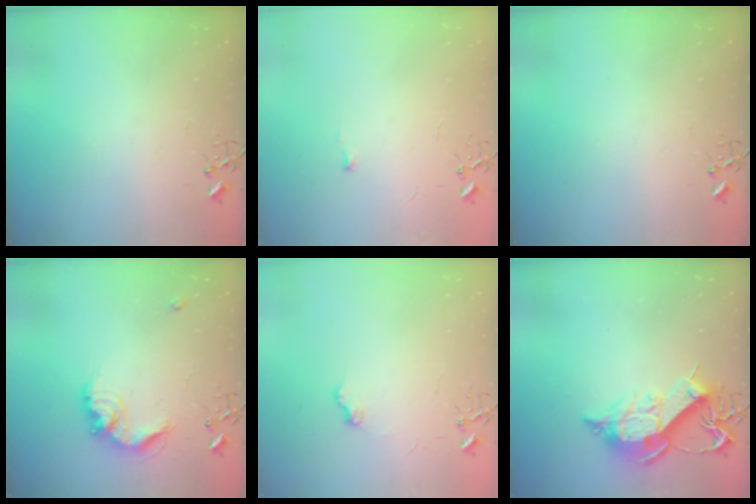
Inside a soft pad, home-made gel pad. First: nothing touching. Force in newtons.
{"total": 3.4, "press": 3.4, "slide": 0.5}
{"total": 0.0}
{"total": 12.6, "press": 12.6, "slide": 0.4}
{"total": 6.4, "press": 6.4, "slide": 0.8}
{"total": 14.4, "press": 14.4, "slide": 1.2}